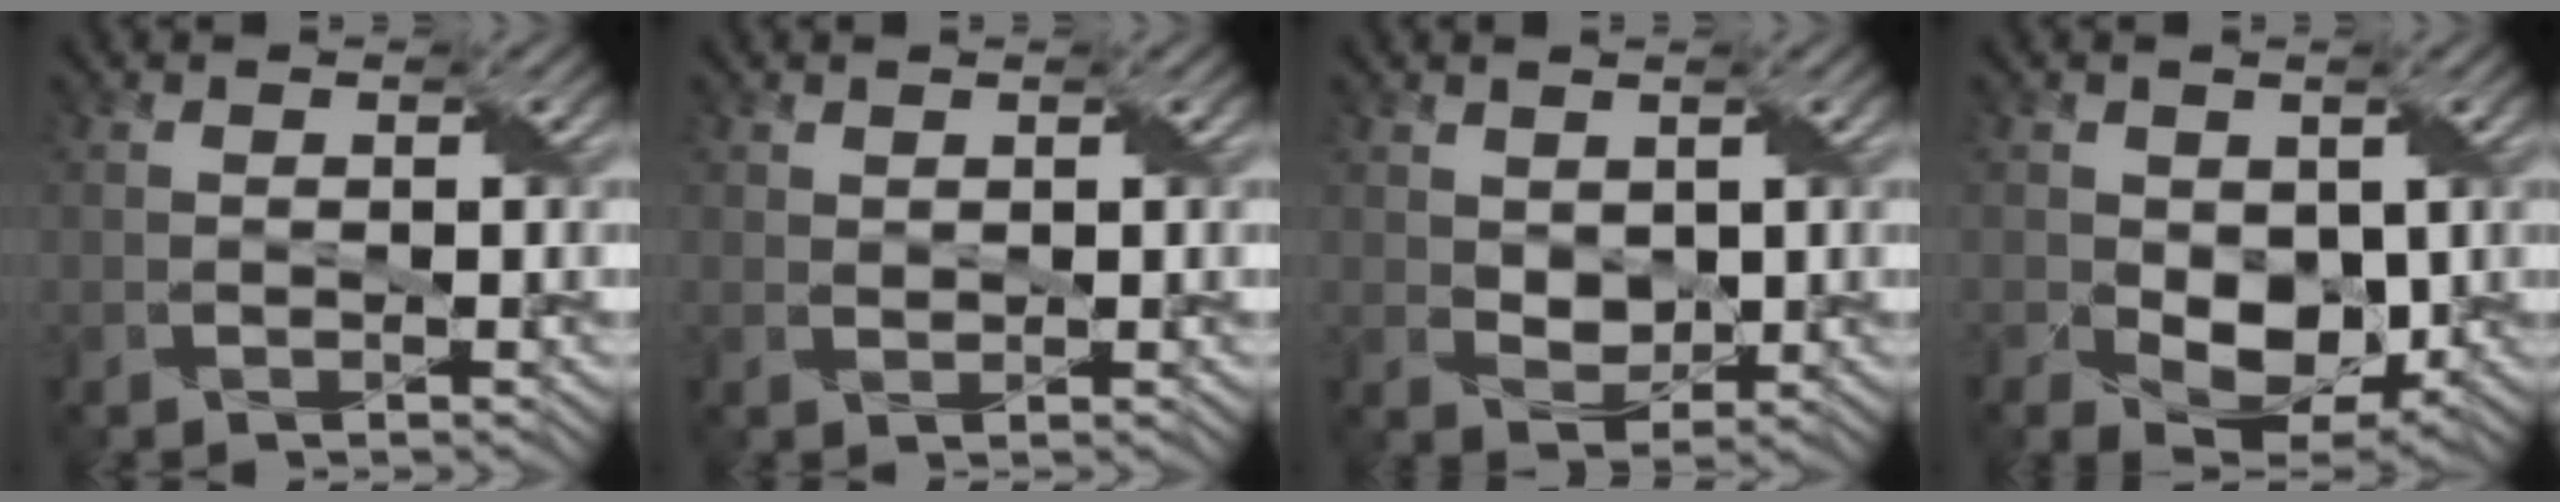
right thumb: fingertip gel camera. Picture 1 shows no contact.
{"total": 0.8, "force": [0.7, 0.3, 0.1], "torque": [-0.006, 0.000, 0.014]}
{"total": 2.9, "force": [1.1, 2.1, 1.7], "torque": [-0.036, -0.005, 0.021]}
{"total": 6.2, "force": [-0.5, 4.5, 4.2], "torque": [-0.082, -0.022, -0.001]}